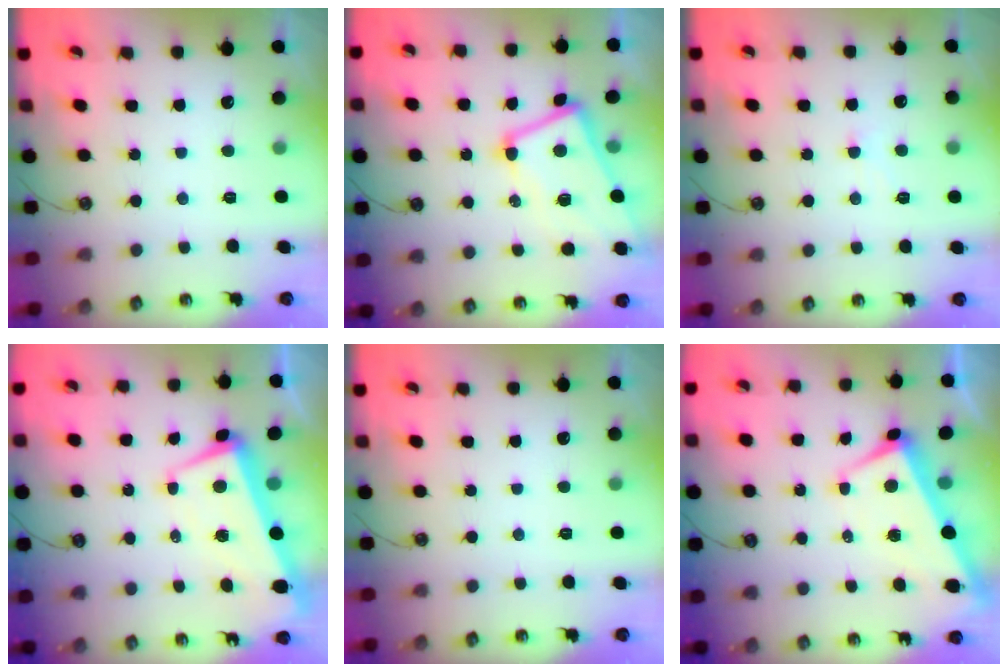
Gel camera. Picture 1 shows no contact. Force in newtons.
{"total": 4.9, "press": 4.8, "slide": 1.3}
{"total": 1.5, "press": 1.4, "slide": 0.4}
{"total": 3.7, "press": 3.0, "slide": 2.1}
{"total": 0.0}
{"total": 1.6, "press": 1.2, "slide": 0.9}